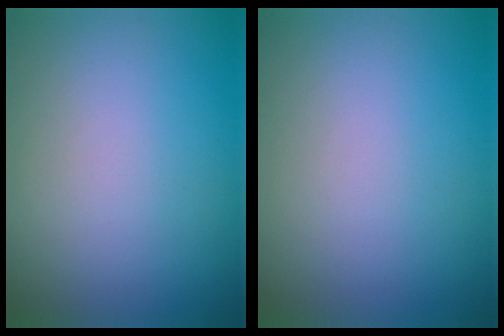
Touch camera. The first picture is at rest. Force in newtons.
{"total": 0.0}